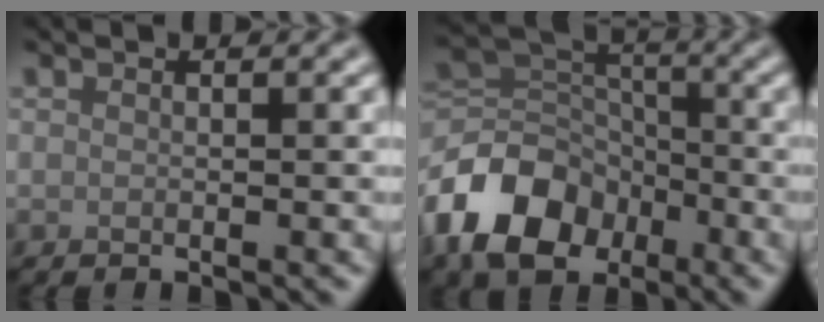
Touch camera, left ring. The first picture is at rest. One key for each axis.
{"total": 9.2, "fx": -4.9, "fy": 6.2, "fz": 4.8, "tx": -0.090, "ty": -0.003, "tz": -0.109}